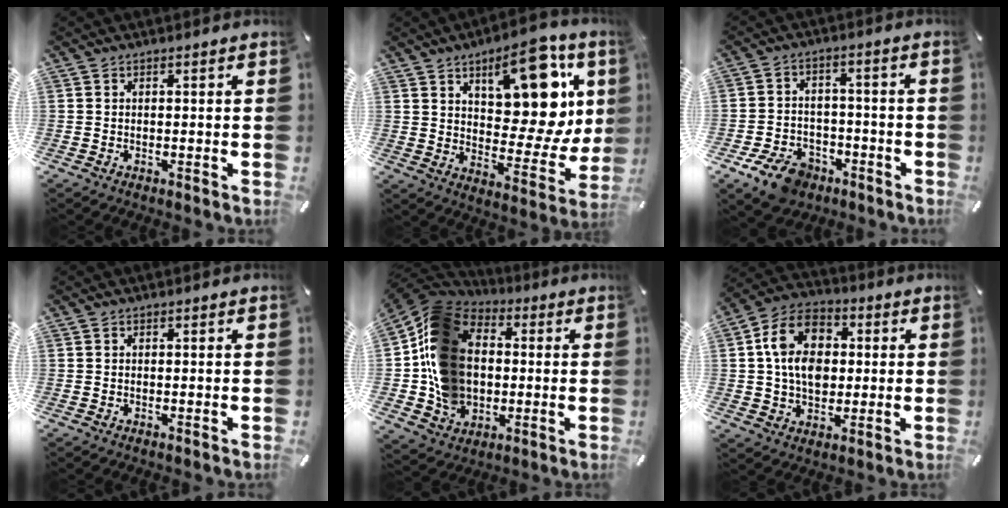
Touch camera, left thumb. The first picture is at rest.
{"total": 18.6, "force": [9.6, 9.2, 13.0], "torque": [-0.173, -0.061, 0.161]}
{"total": 9.3, "force": [-5.7, 6.1, 4.1], "torque": [-0.079, 0.040, -0.099]}
{"total": 0.0}
{"total": 17.5, "force": [-0.2, 14.6, 9.6], "torque": [-0.194, 0.011, 0.002]}
{"total": 12.9, "force": [1.7, 10.2, 7.7], "torque": [-0.137, 0.017, 0.034]}